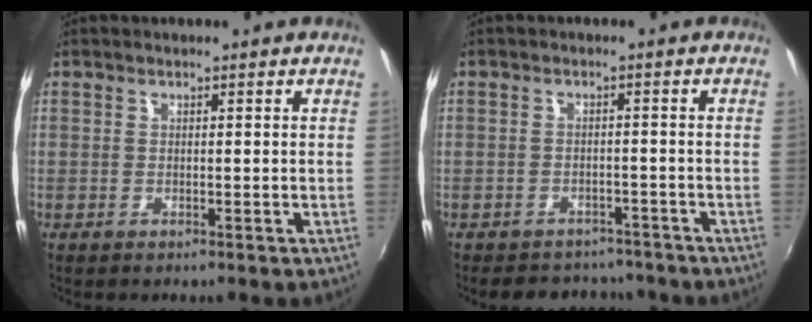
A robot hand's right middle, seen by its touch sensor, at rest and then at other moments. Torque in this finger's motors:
{"motor_torque": [0.65, -0.66, 0.05, 0.01]}